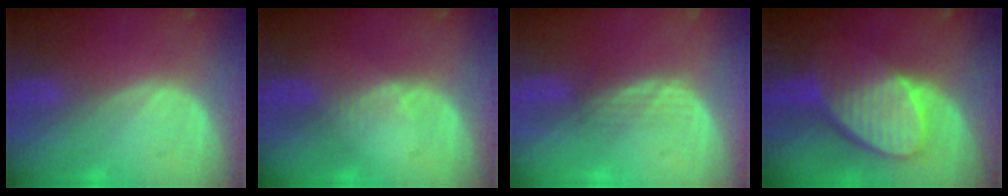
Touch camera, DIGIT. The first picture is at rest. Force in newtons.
{"total": 1.1, "press": 1.1, "slide": 0.2}
{"total": 2.1, "press": 2.1, "slide": 0.2}
{"total": 9.4, "press": 8.3, "slide": 4.4}